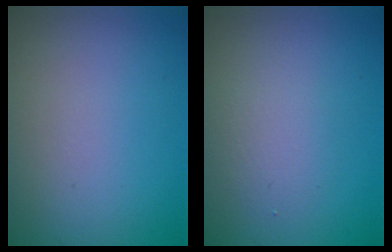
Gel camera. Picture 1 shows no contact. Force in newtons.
{"total": 2.1, "press": 2.1, "slide": 0.1}